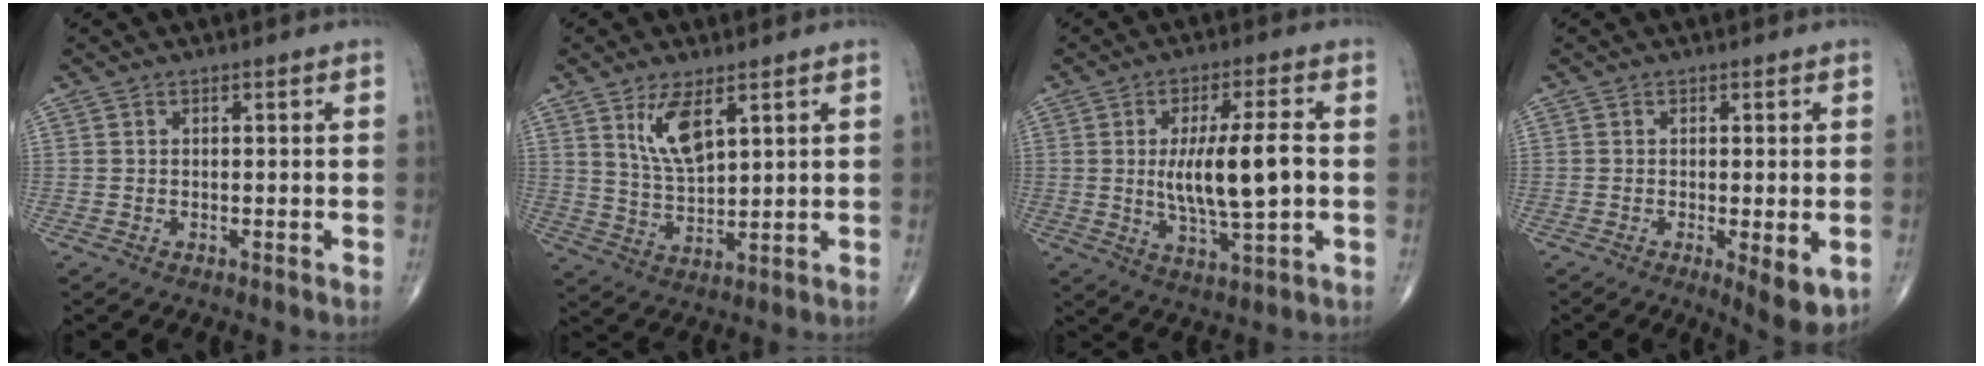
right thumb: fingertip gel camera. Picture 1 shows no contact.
{"total": 7.9, "force": [3.9, 3.0, 6.2], "torque": [-0.111, -0.027, 0.084]}
{"total": 12.5, "force": [0.2, 3.3, 12.1], "torque": [-0.217, -0.006, 0.007]}
{"total": 6.4, "force": [-1.6, 1.8, 6.0], "torque": [-0.086, -0.020, -0.021]}